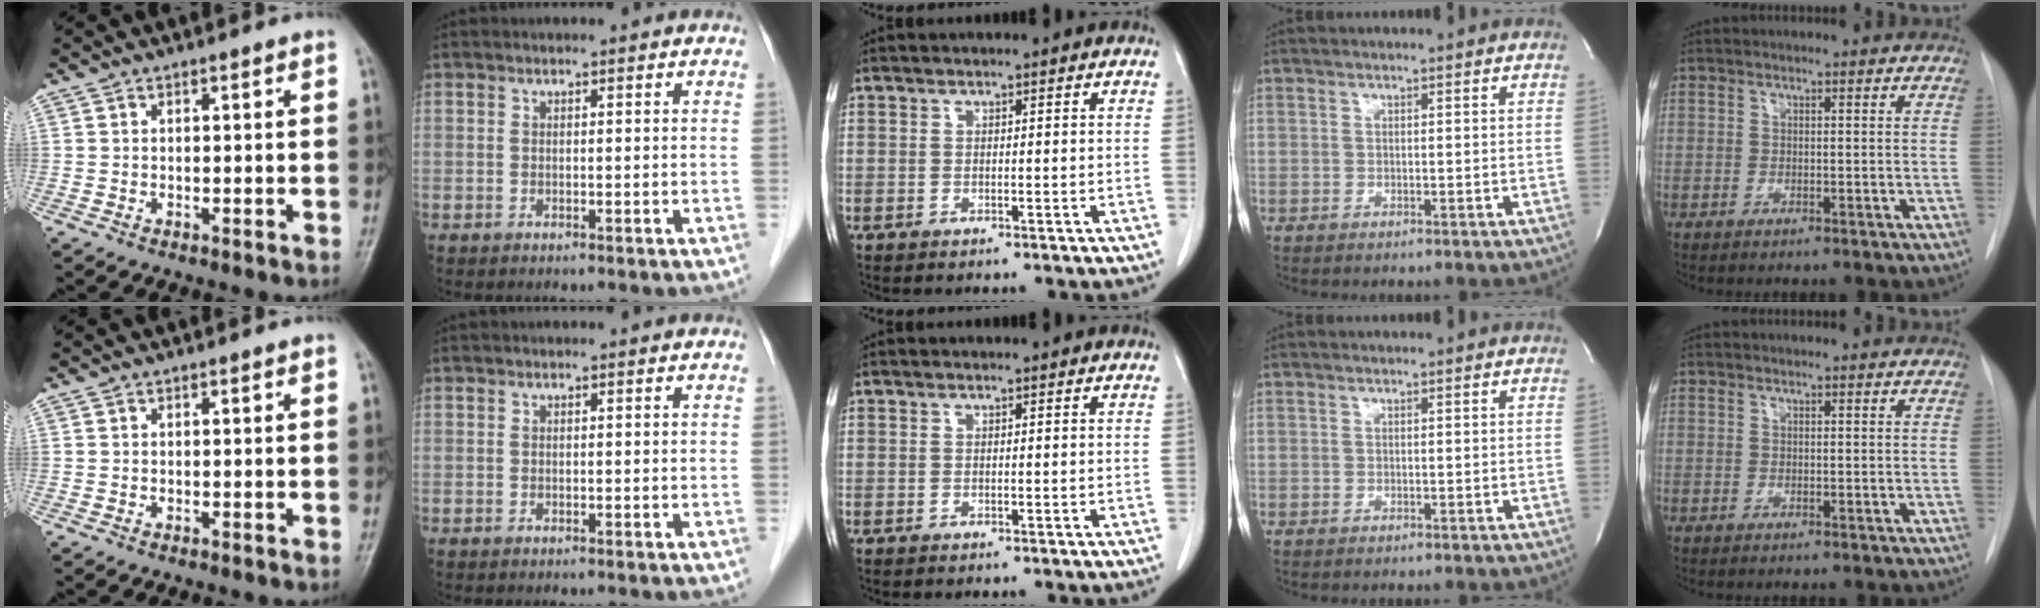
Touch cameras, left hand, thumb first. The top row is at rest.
{}